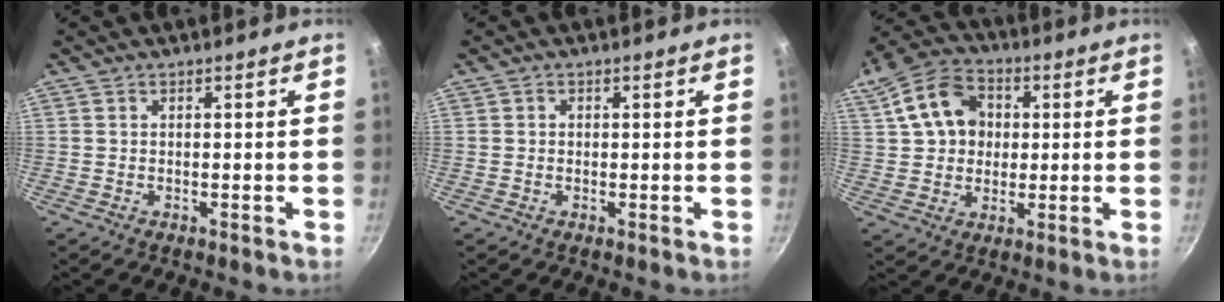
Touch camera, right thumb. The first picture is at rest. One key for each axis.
{"total": 0.6, "fx": 0.0, "fy": 0.6, "fz": 0.0, "tx": 0.005, "ty": 0.002, "tz": -0.001}
{"total": 12.5, "fx": 2.9, "fy": 9.8, "fz": 7.3, "tx": -0.107, "ty": 0.014, "tz": 0.041}